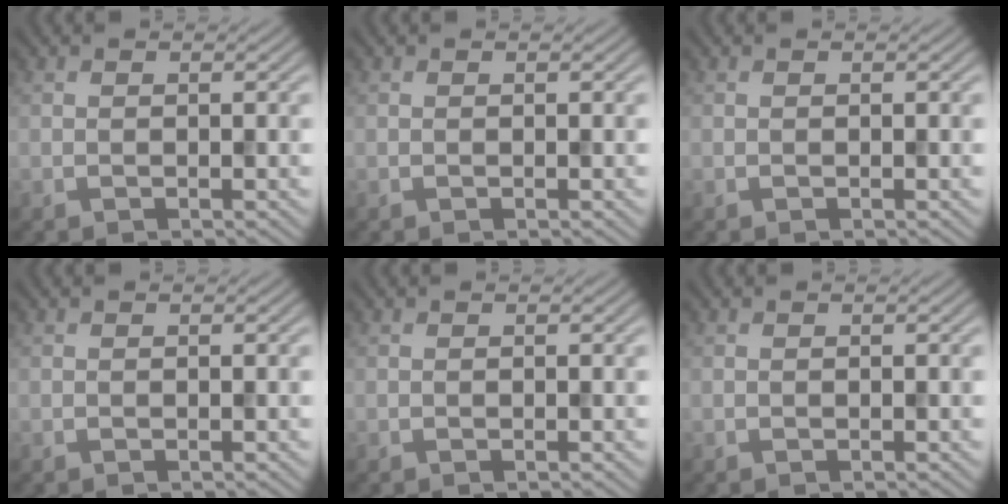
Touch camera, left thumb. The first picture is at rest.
{"total": 0.0}
{"total": 0.0}
{"total": 0.0}
{"total": 0.0}
{"total": 0.0}